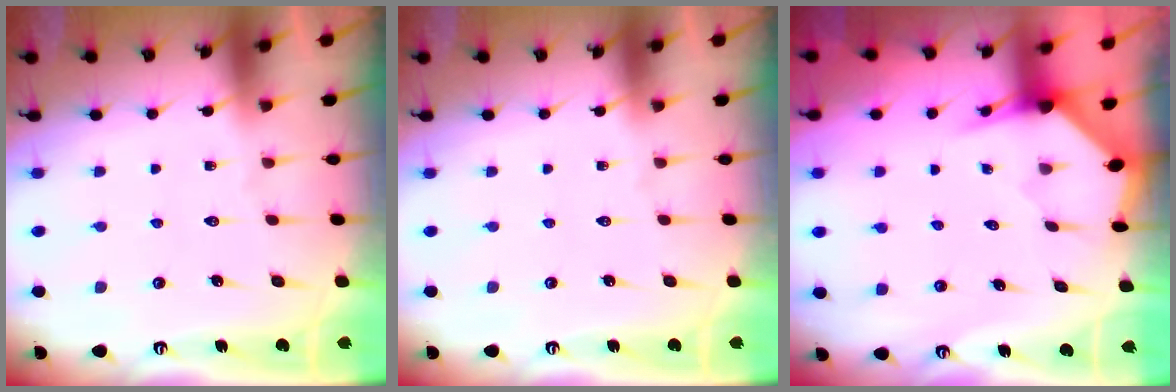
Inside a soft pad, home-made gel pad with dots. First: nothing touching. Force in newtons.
{"total": 0.0}
{"total": 3.2, "press": 3.2, "slide": 0.3}